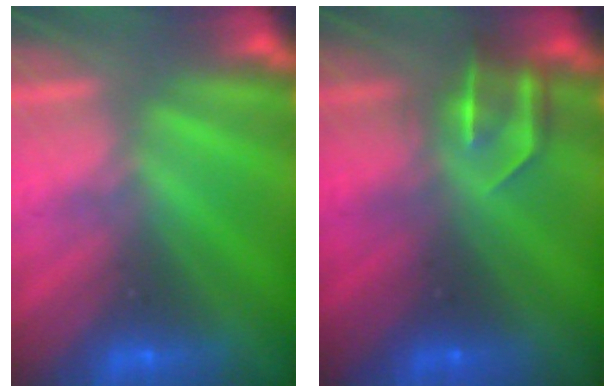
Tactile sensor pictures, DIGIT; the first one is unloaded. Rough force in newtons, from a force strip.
{"total": 3.2}